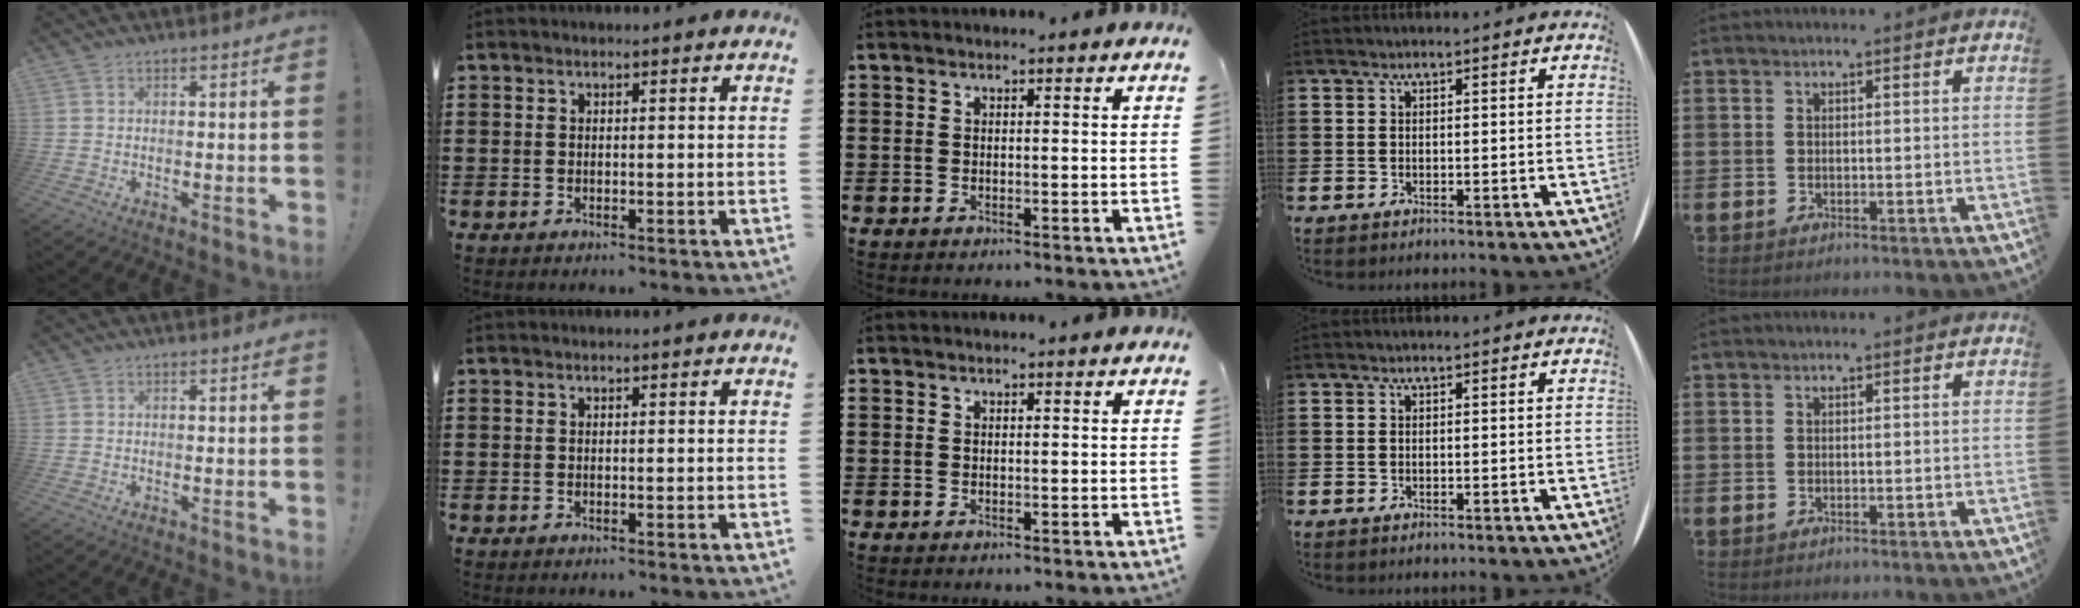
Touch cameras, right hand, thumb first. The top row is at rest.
{}